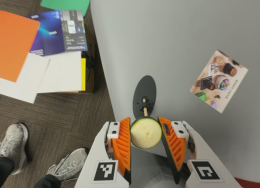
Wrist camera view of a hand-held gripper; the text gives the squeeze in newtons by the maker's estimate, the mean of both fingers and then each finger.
{"total": 9.2, "left": 9.4, "right": 8.9}